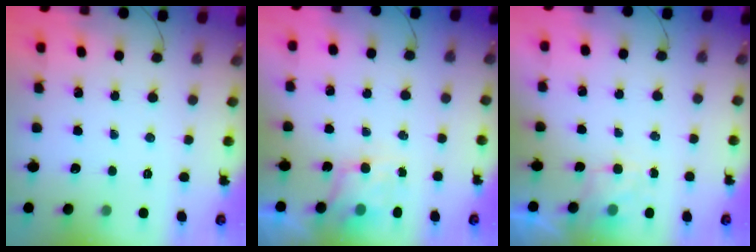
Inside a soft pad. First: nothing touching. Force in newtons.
{"total": 6.1, "press": 6.1, "slide": 0.2}
{"total": 2.5, "press": 2.1, "slide": 1.4}